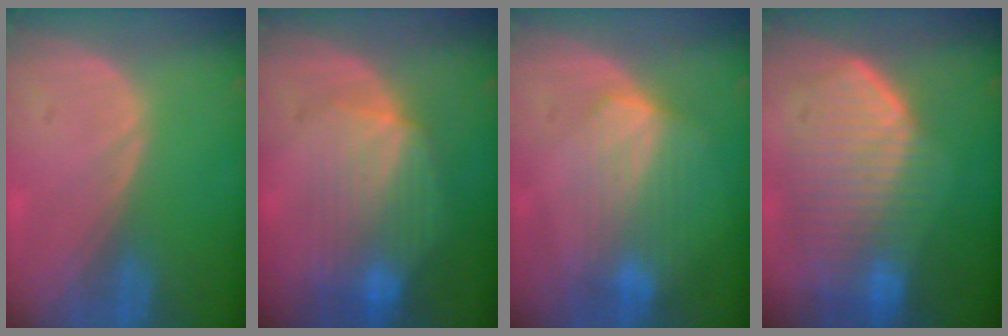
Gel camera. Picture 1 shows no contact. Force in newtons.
{"total": 8.9, "press": 8.0, "slide": 3.8}
{"total": 7.2, "press": 6.4, "slide": 3.1}
{"total": 10.9, "press": 9.5, "slide": 5.3}